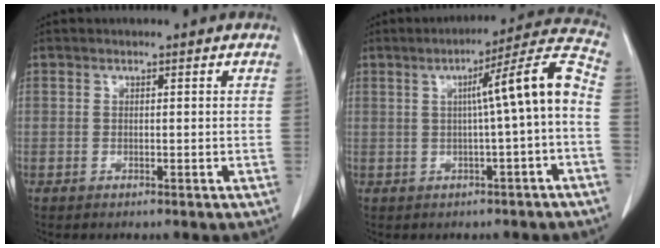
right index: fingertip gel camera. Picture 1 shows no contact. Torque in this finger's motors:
{"motor_torque": [1.05, -0.15, 0.56, 0.13]}